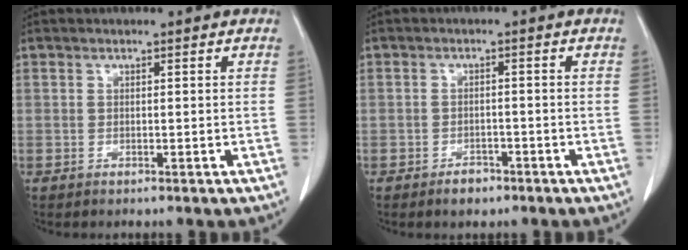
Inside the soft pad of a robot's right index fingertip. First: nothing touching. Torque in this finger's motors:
{"motor_torque": [-0.65, -0.39, -0.25, -0.15]}